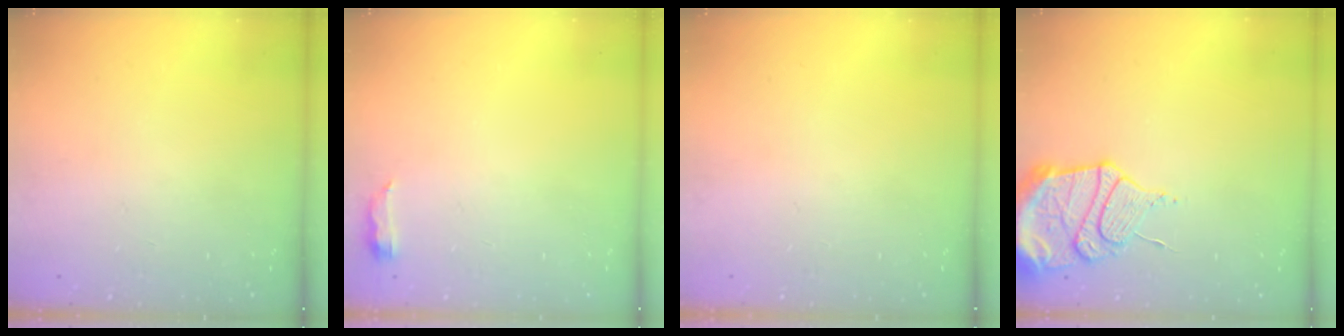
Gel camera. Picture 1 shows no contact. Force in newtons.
{"total": 4.0, "press": 3.7, "slide": 1.3}
{"total": 0.0}
{"total": 13.5, "press": 13.4, "slide": 1.0}